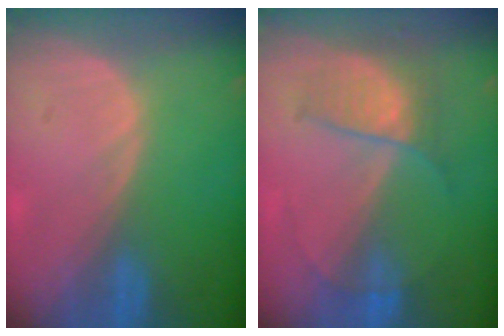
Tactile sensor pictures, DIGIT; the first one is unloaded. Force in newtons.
{"total": 5.9, "press": 5.6, "slide": 1.8}